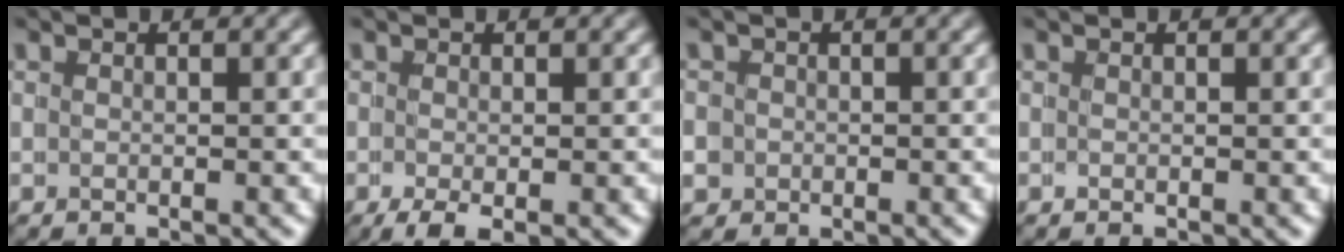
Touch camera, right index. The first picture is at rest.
{"total": 2.2, "force": [-1.3, 0.6, 1.6], "torque": [-0.027, -0.012, -0.015]}
{"total": 2.9, "force": [-1.0, 2.7, 0.0], "torque": [-0.025, -0.015, -0.017]}
{"total": 0.0}